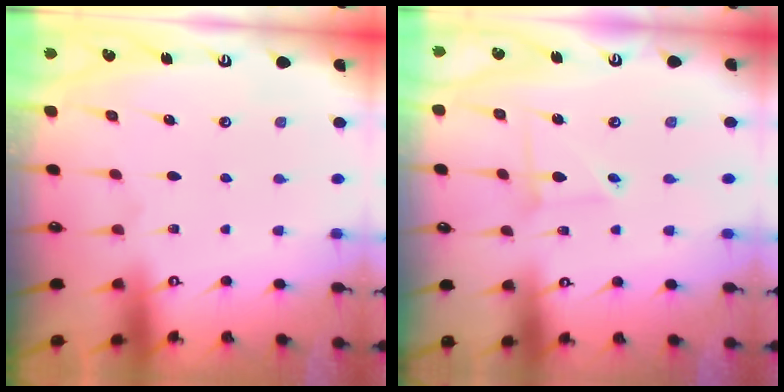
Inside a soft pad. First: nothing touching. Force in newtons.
{"total": 3.1, "press": 3.0, "slide": 0.3}